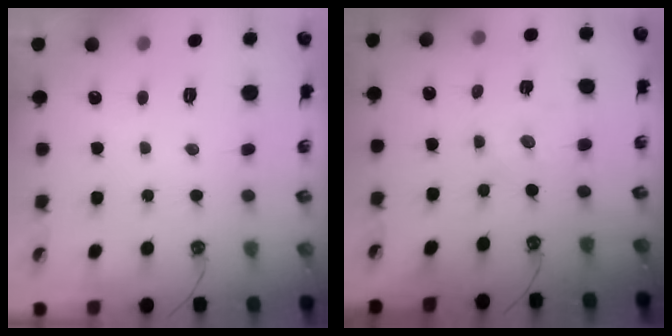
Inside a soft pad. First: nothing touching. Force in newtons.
{"total": 0.0}